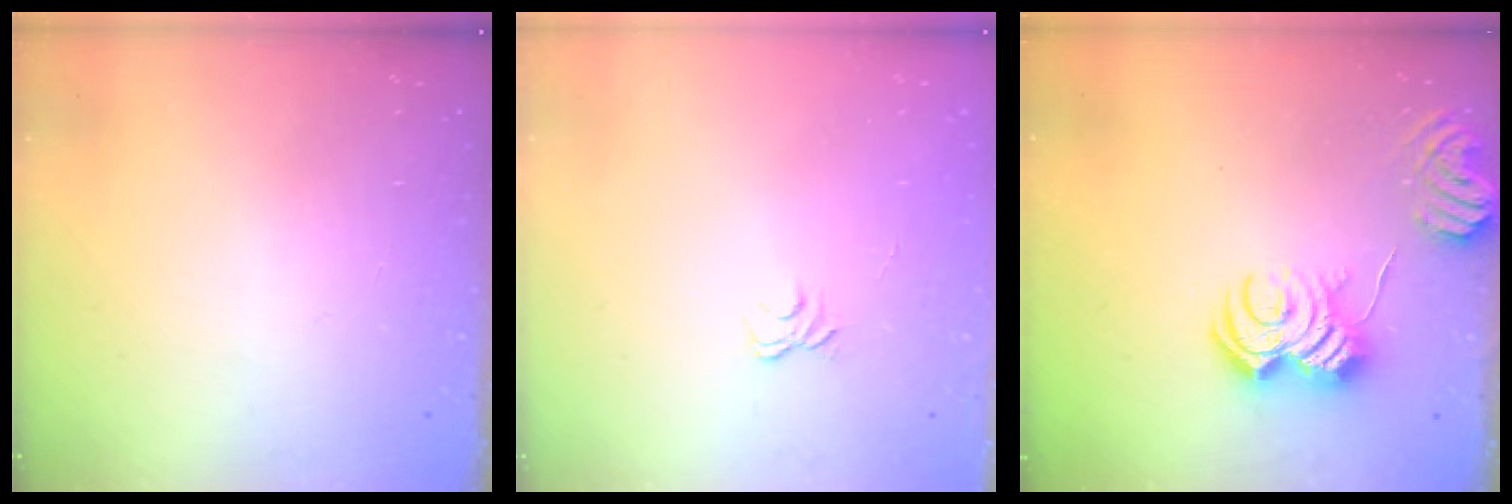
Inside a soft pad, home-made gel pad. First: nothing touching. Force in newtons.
{"total": 3.3, "press": 3.0, "slide": 1.3}
{"total": 11.9, "press": 11.9, "slide": 0.7}